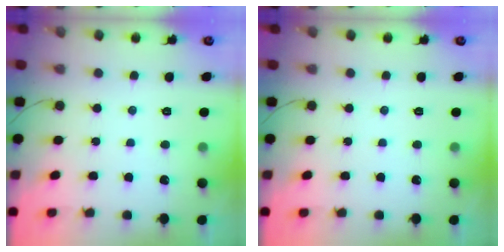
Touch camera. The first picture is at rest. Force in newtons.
{"total": 0.0}